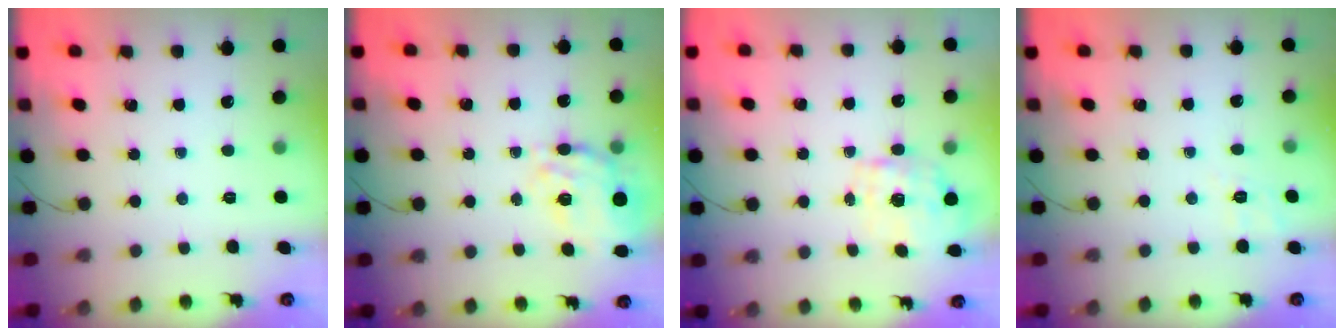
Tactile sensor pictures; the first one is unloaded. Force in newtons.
{"total": 13.0, "press": 12.3, "slide": 4.2}
{"total": 1.7, "press": 1.5, "slide": 0.6}
{"total": 1.9, "press": 0.7, "slide": 1.7}